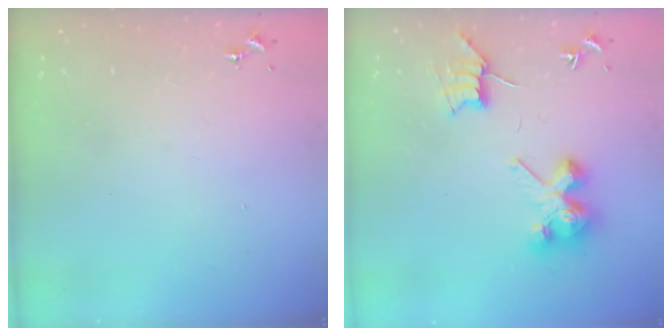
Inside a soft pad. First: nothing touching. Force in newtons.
{"total": 9.3, "press": 9.3, "slide": 0.7}